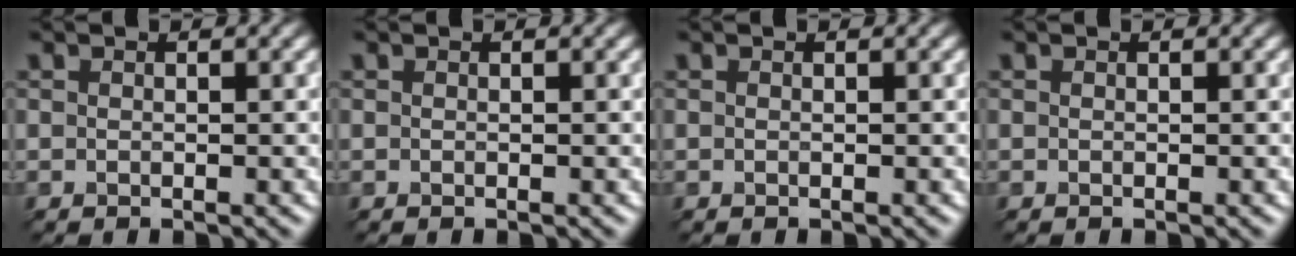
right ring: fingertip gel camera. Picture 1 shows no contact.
{"total": 0.0}
{"total": 0.0}
{"total": 0.0}